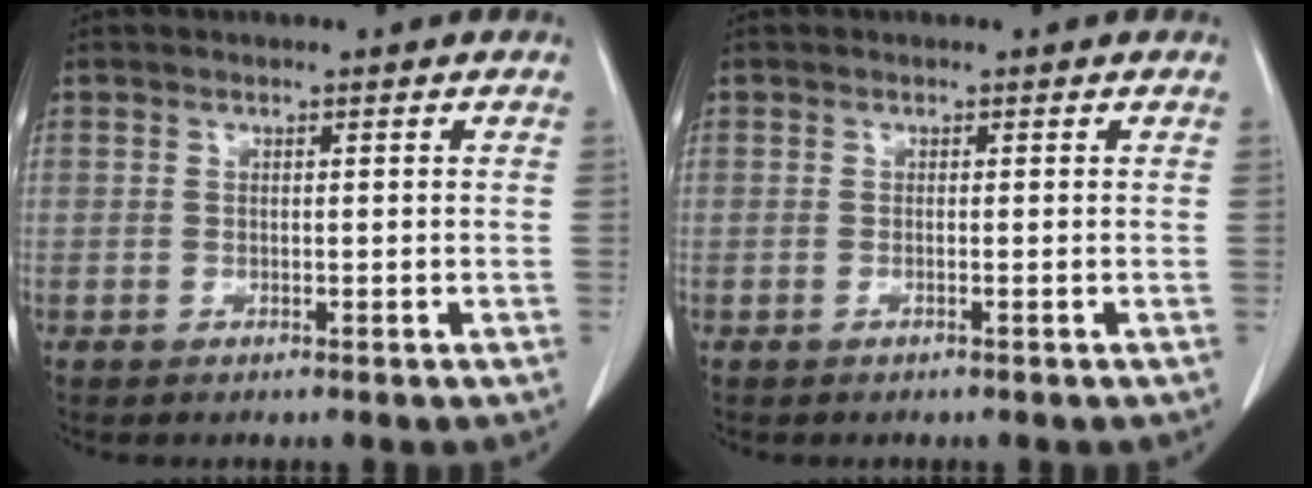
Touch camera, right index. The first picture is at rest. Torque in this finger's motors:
{"motor_torque": [0.00, 0.00, 0.00, 0.00]}